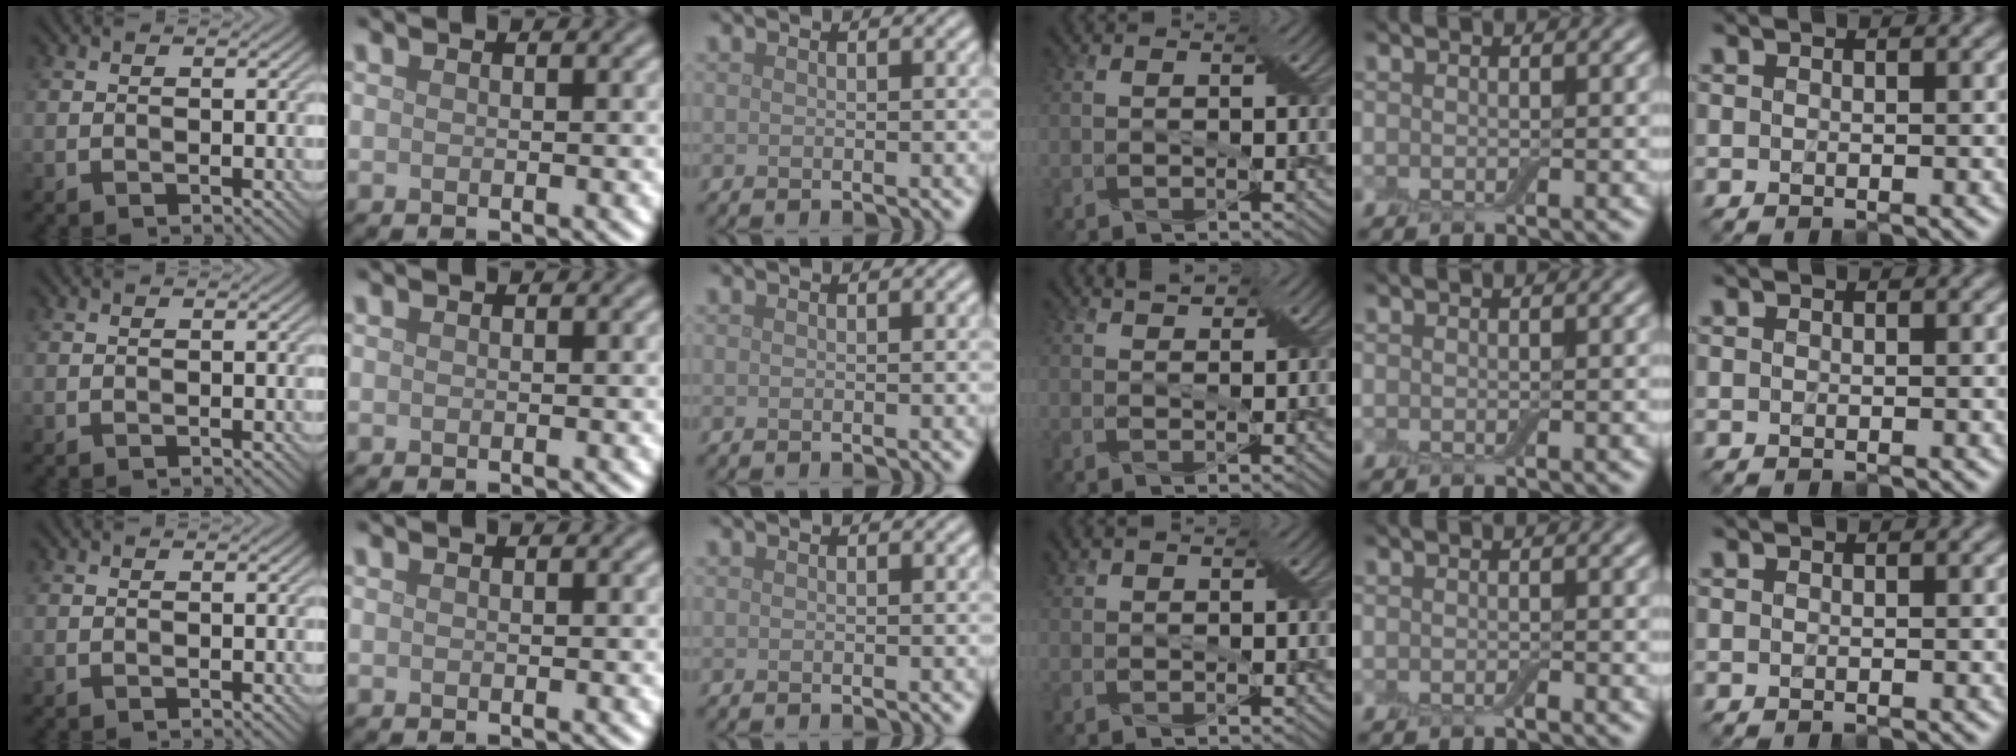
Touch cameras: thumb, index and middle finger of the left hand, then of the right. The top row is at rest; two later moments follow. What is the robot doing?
{"motion": "pour", "object": "cup"}